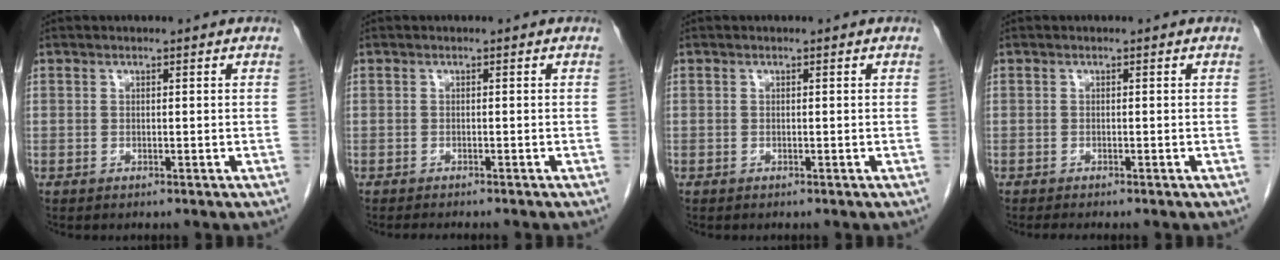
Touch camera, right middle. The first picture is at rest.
{"total": 4.4, "force": [-3.9, 0.5, 2.0], "torque": [-0.022, -0.006, -0.050]}
{"total": 0.0}
{"total": 1.3, "force": [-1.1, -0.1, 0.7], "torque": [-0.013, -0.002, -0.015]}